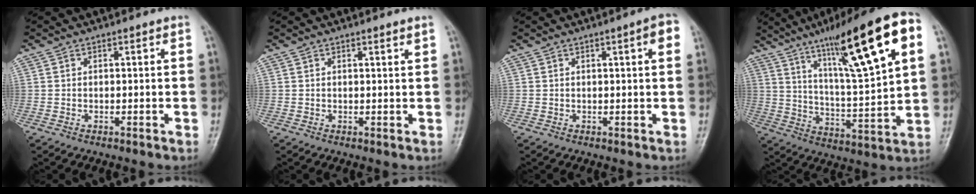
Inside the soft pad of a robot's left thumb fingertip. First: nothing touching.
{"total": 1.0, "force": [0.7, -0.1, 0.7], "torque": [-0.010, -0.004, 0.010]}
{"total": 3.4, "force": [1.2, 0.4, 3.2], "torque": [-0.039, 0.002, 0.015]}
{"total": 22.4, "force": [10.4, 3.8, 19.5], "torque": [-0.289, -0.015, 0.171]}